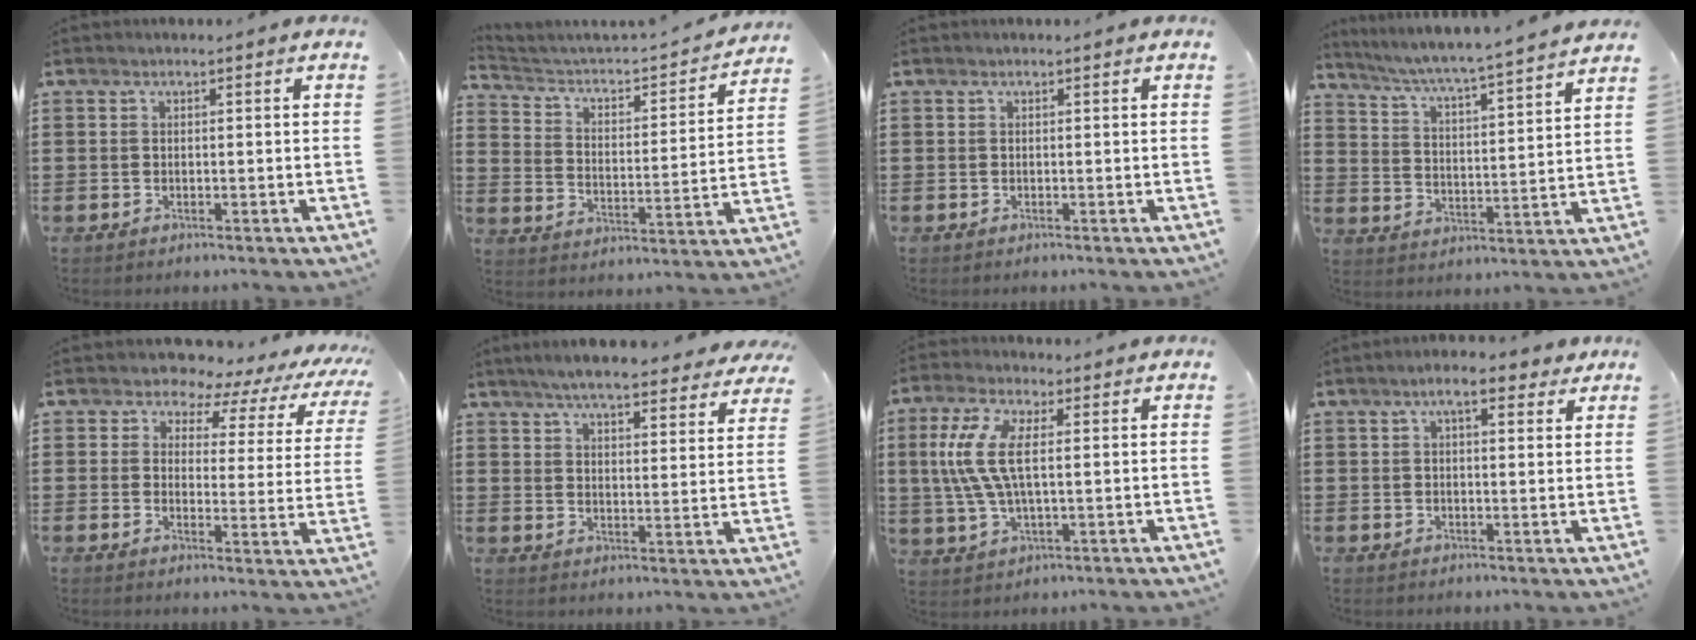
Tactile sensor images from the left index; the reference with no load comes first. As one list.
[{"total": 2.9, "force": [2.5, 0.7, 1.1], "torque": [-0.044, -0.028, 0.028]}, {"total": 0.0}, {"total": 4.4, "force": [3.9, -1.1, 1.6], "torque": [-0.052, -0.041, 0.056]}, {"total": 5.6, "force": [5.0, 1.8, 1.7], "torque": [-0.048, -0.039, 0.080]}, {"total": 6.1, "force": [5.7, 0.3, 2.4], "torque": [-0.067, -0.022, 0.100]}, {"total": 9.1, "force": [1.7, 3.5, 8.2], "torque": [-0.195, -0.003, 0.020]}, {"total": 5.7, "force": [3.5, 1.7, 4.1], "torque": [-0.080, 0.008, 0.059]}]